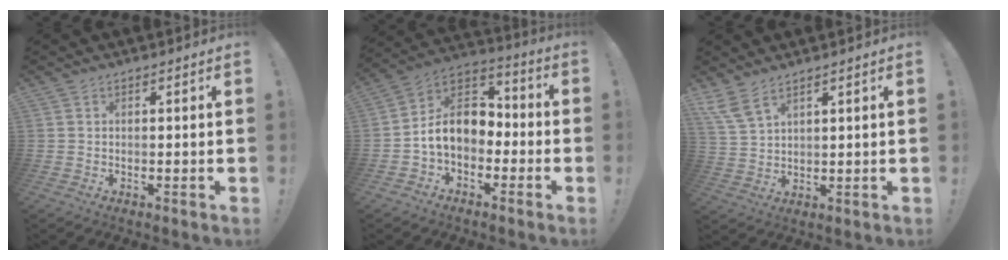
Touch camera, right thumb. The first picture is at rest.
{"total": 12.9, "force": [-0.7, 9.9, 8.2], "torque": [-0.130, 0.010, -0.007]}
{"total": 6.1, "force": [4.6, 2.0, 3.4], "torque": [-0.066, -0.020, 0.090]}